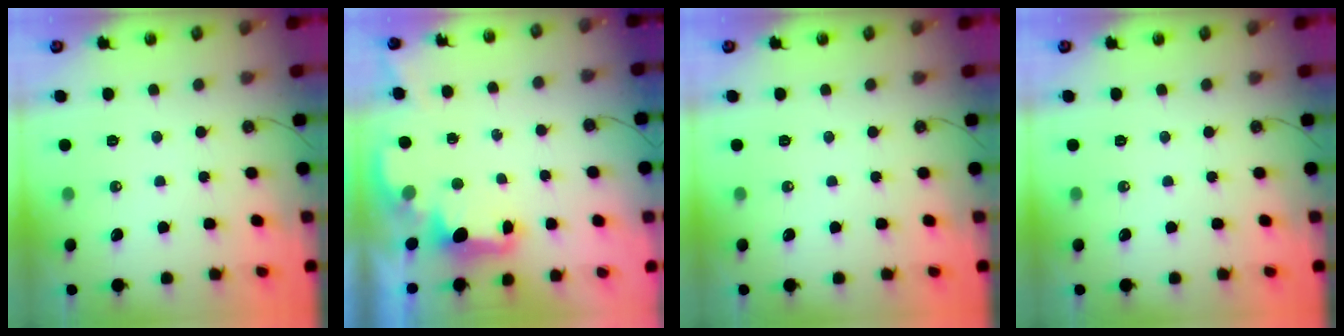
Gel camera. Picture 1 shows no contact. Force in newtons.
{"total": 2.3, "press": 2.2, "slide": 0.7}
{"total": 0.0}
{"total": 0.0}